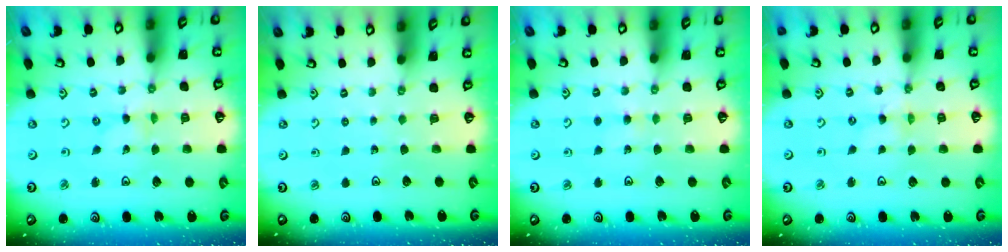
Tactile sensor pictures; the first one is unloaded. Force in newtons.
{"total": 0.0}
{"total": 3.2, "press": 3.2, "slide": 0.4}
{"total": 0.0}